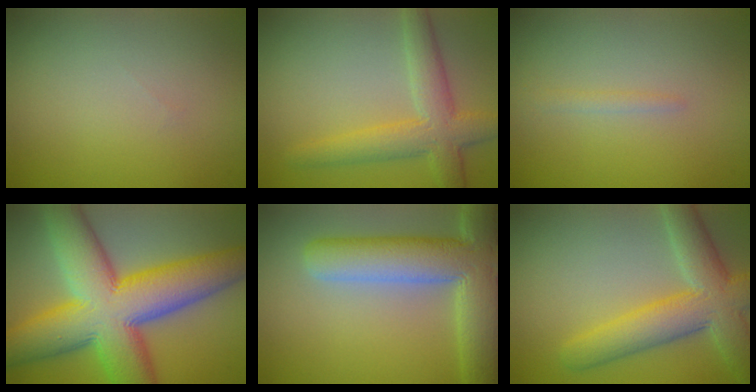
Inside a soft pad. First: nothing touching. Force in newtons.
{"total": 4.7, "press": 4.7, "slide": 0.1}
{"total": 0.8, "press": 0.7, "slide": 0.1}
{"total": 14.4, "press": 14.4, "slide": 0.3}
{"total": 9.7, "press": 9.6, "slide": 1.2}
{"total": 6.7, "press": 6.7, "slide": 0.5}